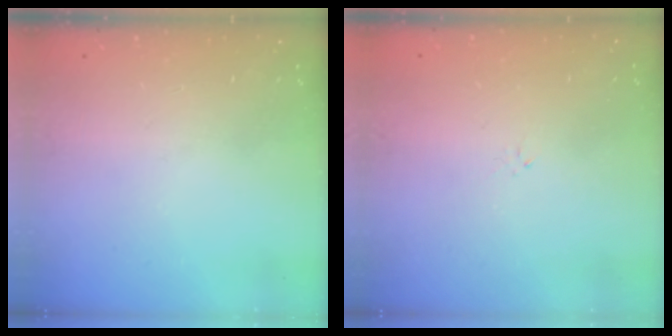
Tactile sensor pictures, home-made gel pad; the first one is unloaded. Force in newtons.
{"total": 0.0}